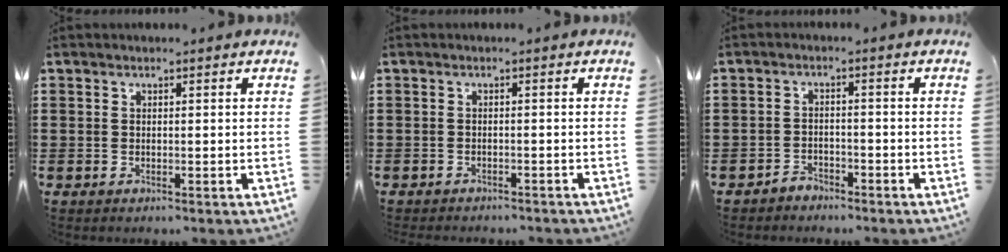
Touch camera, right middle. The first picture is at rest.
{"total": 1.0, "force": [-1.0, 0.1, 0.0], "torque": [-0.003, 0.001, -0.022]}
{"total": 2.1, "force": [-2.0, 0.6, 0.0], "torque": [-0.006, 0.001, -0.044]}